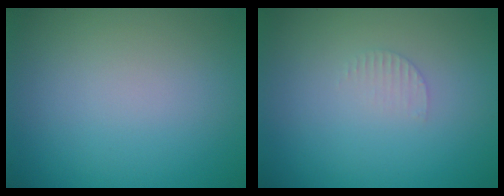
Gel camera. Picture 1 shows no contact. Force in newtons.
{"total": 0.8, "press": 0.8, "slide": 0.2}